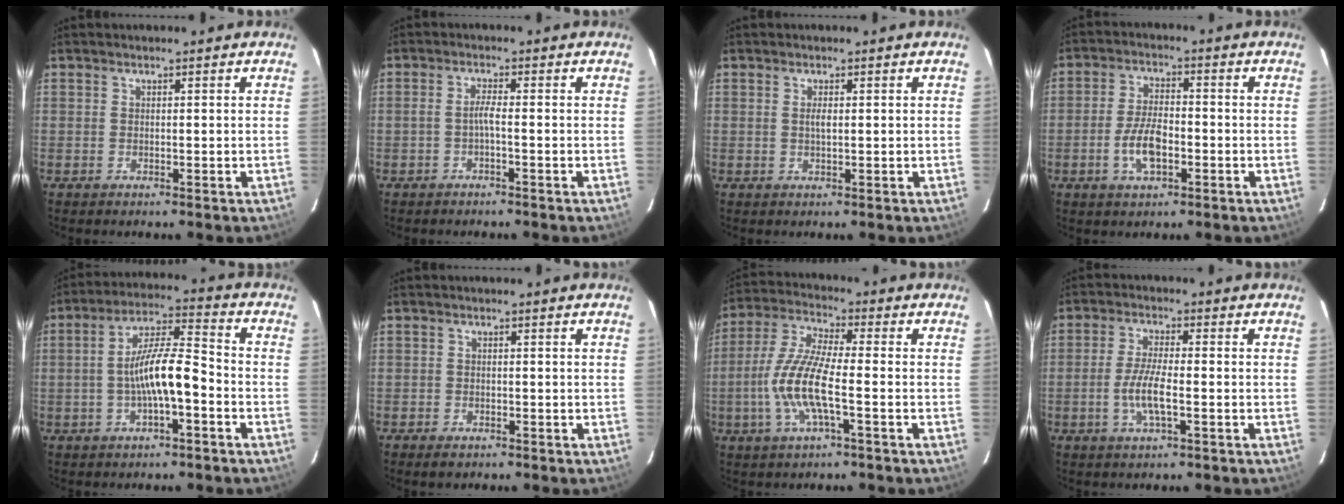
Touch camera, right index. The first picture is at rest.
{"total": 1.7, "force": [-0.9, -0.2, 1.5], "torque": [-0.030, 0.004, -0.016]}
{"total": 1.2, "force": [0.2, 0.4, 1.1], "torque": [-0.021, 0.000, 0.003]}
{"total": 7.0, "force": [-2.5, 3.1, 5.8], "torque": [-0.119, 0.004, -0.044]}
{"total": 9.8, "force": [-2.9, 2.1, 9.2], "torque": [-0.173, 0.015, -0.050]}
{"total": 2.1, "force": [-1.5, 1.3, 0.7], "torque": [-0.021, -0.001, -0.025]}
{"total": 11.1, "force": [-3.0, 1.9, 10.5], "torque": [-0.228, -0.002, -0.061]}
{"total": 6.0, "force": [-1.8, 1.1, 5.6], "torque": [-0.114, -0.003, -0.037]}